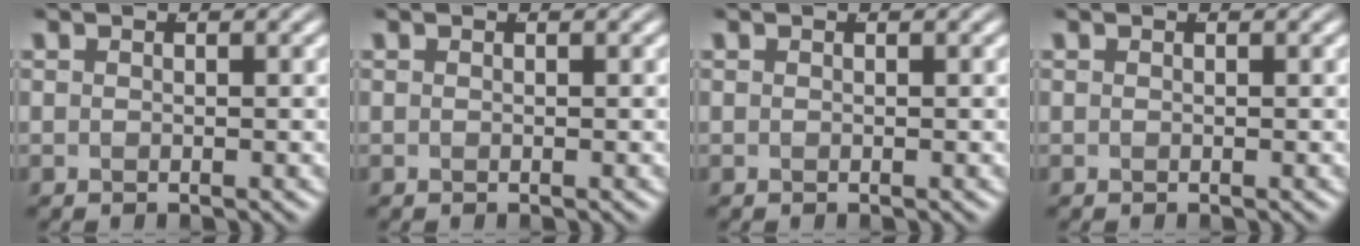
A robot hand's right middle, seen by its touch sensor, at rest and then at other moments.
{"total": 0.0}
{"total": 0.0}
{"total": 0.0}